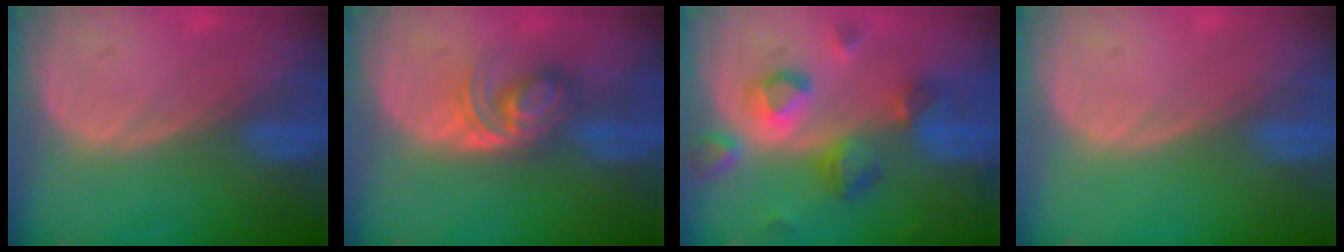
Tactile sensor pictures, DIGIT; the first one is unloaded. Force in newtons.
{"total": 5.7, "press": 5.2, "slide": 2.4}
{"total": 8.1, "press": 7.7, "slide": 2.7}
{"total": 0.0}